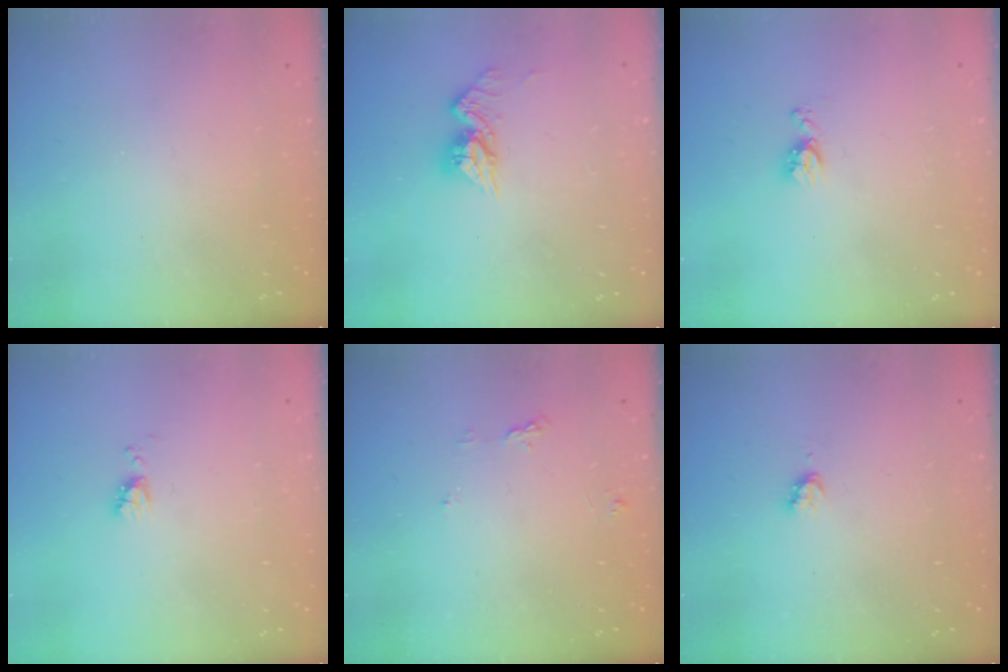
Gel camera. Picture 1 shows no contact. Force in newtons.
{"total": 10.1, "press": 10.1, "slide": 0.7}
{"total": 5.2, "press": 5.1, "slide": 0.6}
{"total": 4.3, "press": 4.2, "slide": 0.7}
{"total": 4.3, "press": 4.3, "slide": 0.4}
{"total": 2.8, "press": 2.8, "slide": 0.3}